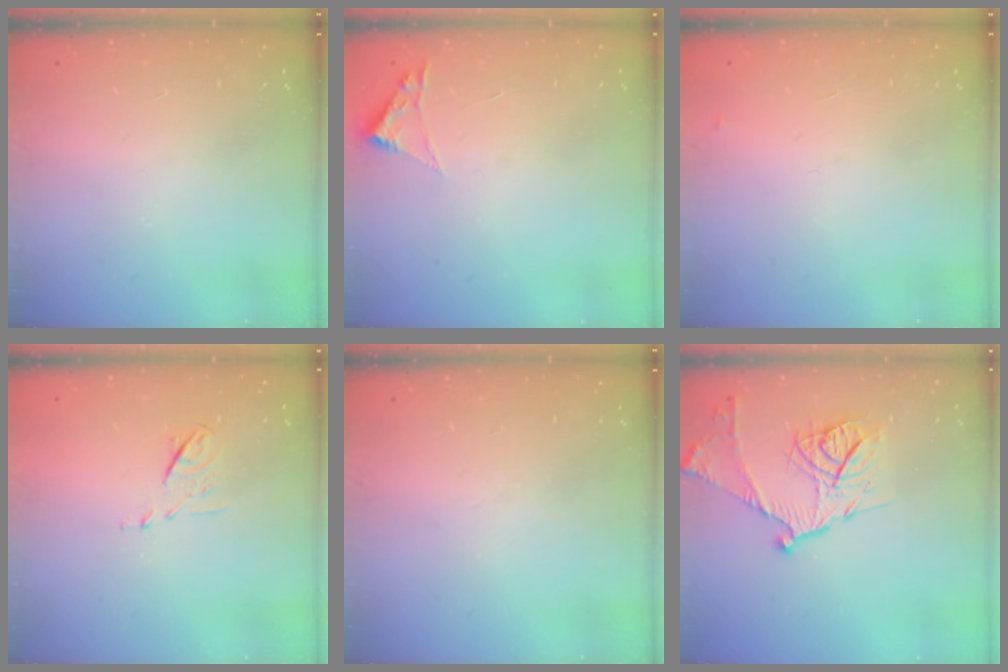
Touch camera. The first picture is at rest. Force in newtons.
{"total": 1.8, "press": 1.8, "slide": 0.2}
{"total": 2.5, "press": 2.5, "slide": 0.4}
{"total": 6.3, "press": 6.2, "slide": 1.0}
{"total": 0.0}
{"total": 15.0, "press": 14.9, "slide": 1.2}